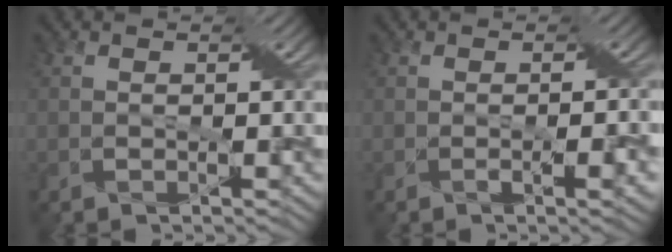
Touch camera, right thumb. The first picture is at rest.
{"total": 2.6, "force": [-0.7, 0.4, 2.4], "torque": [-0.041, -0.003, -0.009]}